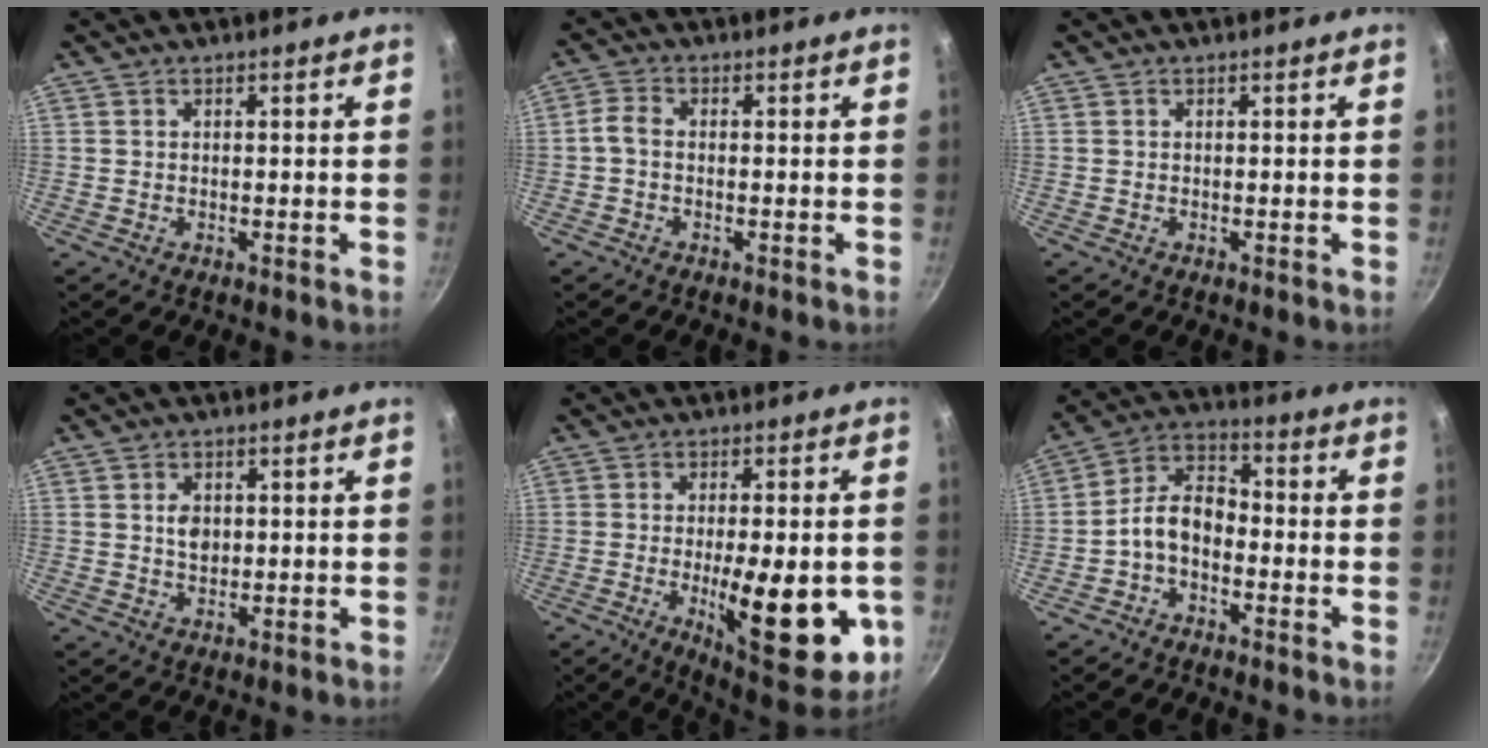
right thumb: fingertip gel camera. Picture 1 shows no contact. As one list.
[{"total": 3.0, "force": [-0.5, 1.8, 2.4], "torque": [-0.050, 0.008, -0.016]}, {"total": 0.0}, {"total": 3.3, "force": [0.6, 2.4, 2.2], "torque": [-0.025, -0.002, 0.012]}, {"total": 19.9, "force": [-4.5, 7.2, 18.0], "torque": [-0.222, -0.017, -0.043]}, {"total": 8.7, "force": [-2.2, 5.6, 6.2], "torque": [-0.105, 0.040, -0.056]}]